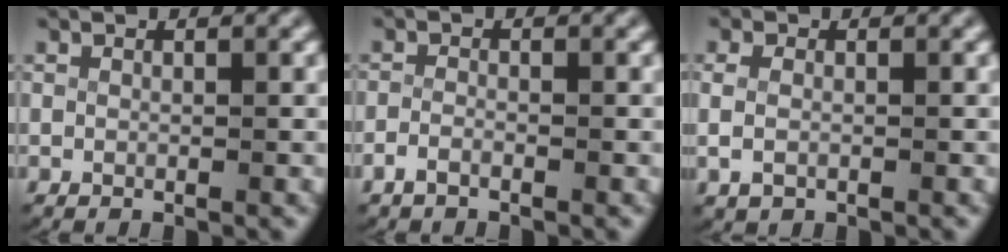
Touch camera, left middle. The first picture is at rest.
{"total": 1.5, "force": [-1.3, 0.6, 0.5], "torque": [-0.025, -0.011, -0.022]}
{"total": 2.2, "force": [-0.2, 1.7, 1.4], "torque": [-0.045, -0.009, 0.004]}